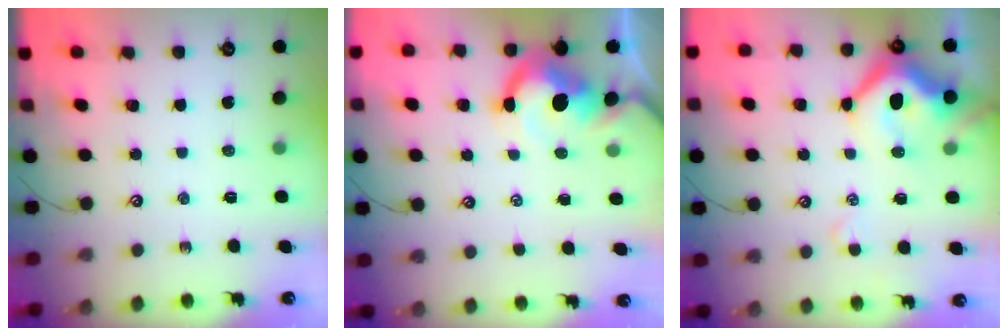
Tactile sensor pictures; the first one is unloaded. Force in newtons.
{"total": 6.7, "press": 6.6, "slide": 1.1}
{"total": 12.8, "press": 12.7, "slide": 1.9}